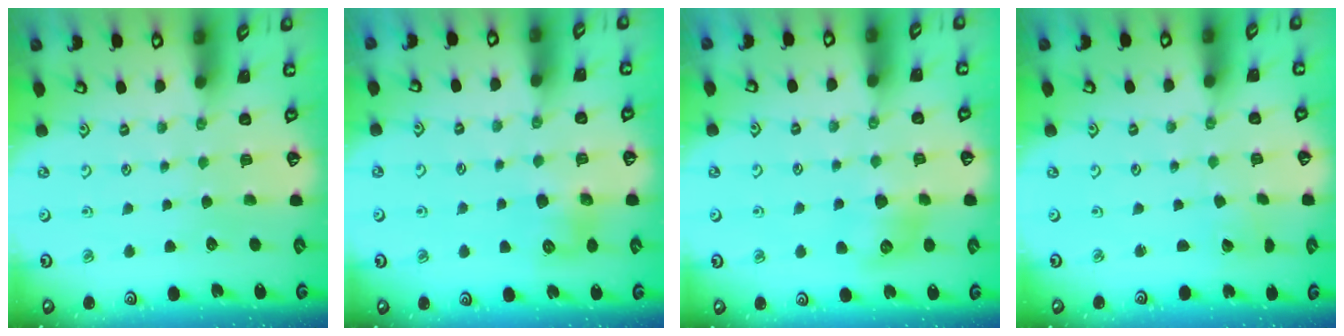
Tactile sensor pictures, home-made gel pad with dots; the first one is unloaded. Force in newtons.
{"total": 8.3, "press": 8.3, "slide": 0.5}
{"total": 8.0, "press": 8.0, "slide": 0.4}
{"total": 1.6, "press": 1.6, "slide": 0.0}